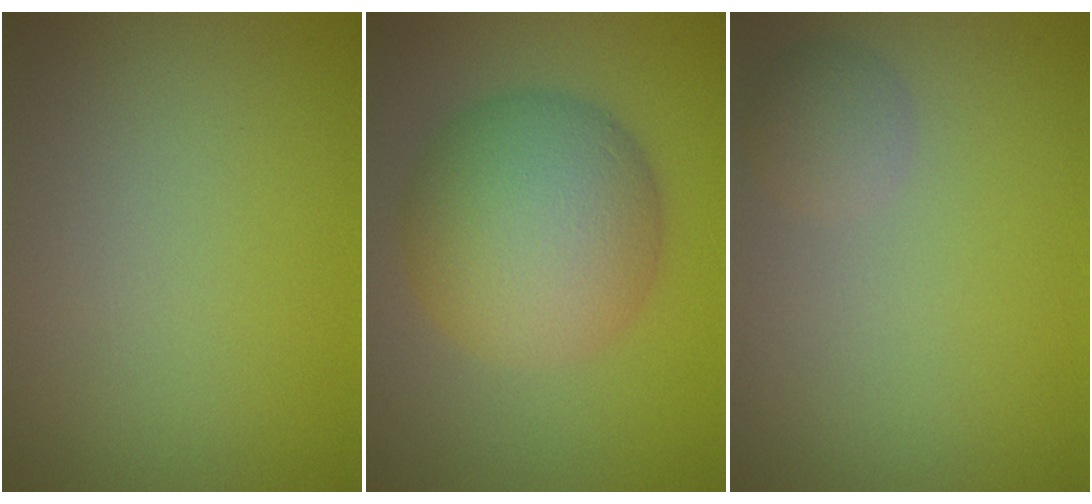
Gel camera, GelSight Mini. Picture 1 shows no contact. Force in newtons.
{"total": 8.7, "press": 8.7, "slide": 0.3}
{"total": 1.6, "press": 1.6, "slide": 0.1}